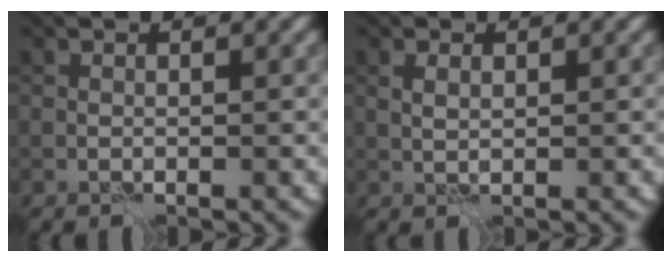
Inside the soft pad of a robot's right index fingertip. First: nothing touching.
{"total": 1.2, "force": [0.5, 0.6, 0.9], "torque": [-0.023, 0.001, 0.011]}